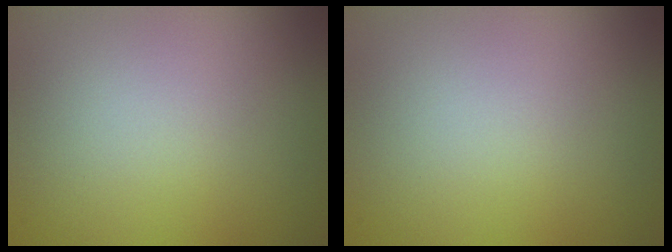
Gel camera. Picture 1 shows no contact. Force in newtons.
{"total": 0.0}